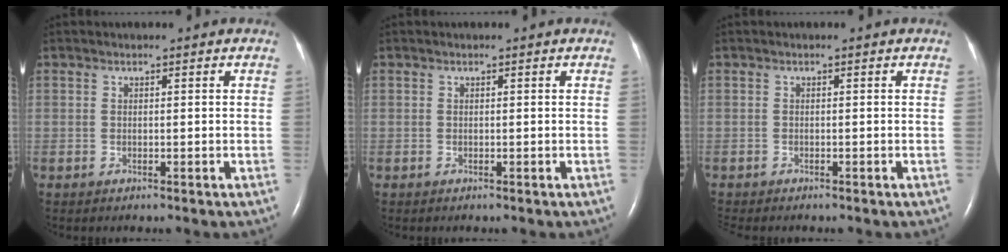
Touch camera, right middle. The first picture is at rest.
{"total": 0.0}
{"total": 2.0, "force": [-1.8, 0.4, 0.8], "torque": [-0.015, -0.005, -0.024]}